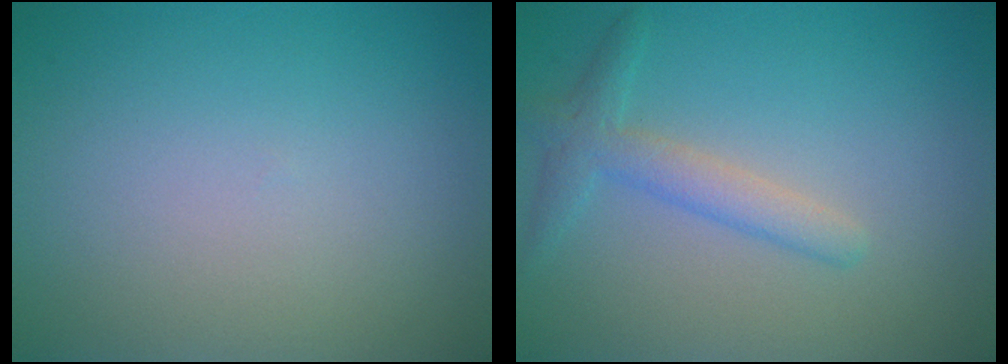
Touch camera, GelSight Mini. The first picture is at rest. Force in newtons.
{"total": 2.5, "press": 2.5, "slide": 0.1}